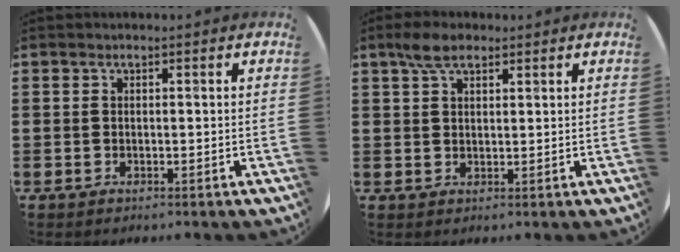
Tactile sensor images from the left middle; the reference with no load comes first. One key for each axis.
{"total": 4.1, "fx": 2.9, "fy": 1.8, "fz": 2.3, "tx": -0.042, "ty": 0.005, "tz": 0.050}